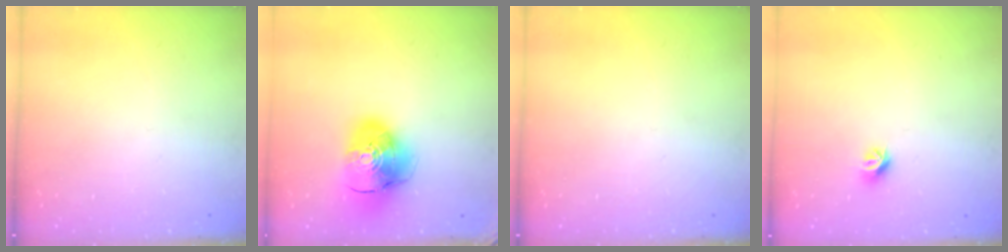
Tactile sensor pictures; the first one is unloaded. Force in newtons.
{"total": 14.4, "press": 14.2, "slide": 2.1}
{"total": 0.0}
{"total": 6.5, "press": 6.5, "slide": 0.7}